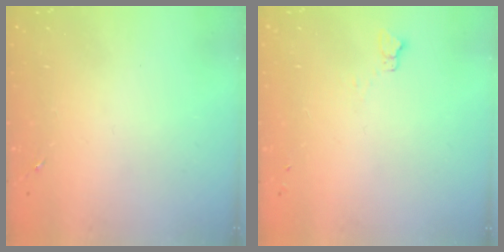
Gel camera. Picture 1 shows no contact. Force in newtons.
{"total": 2.3, "press": 2.3, "slide": 0.2}